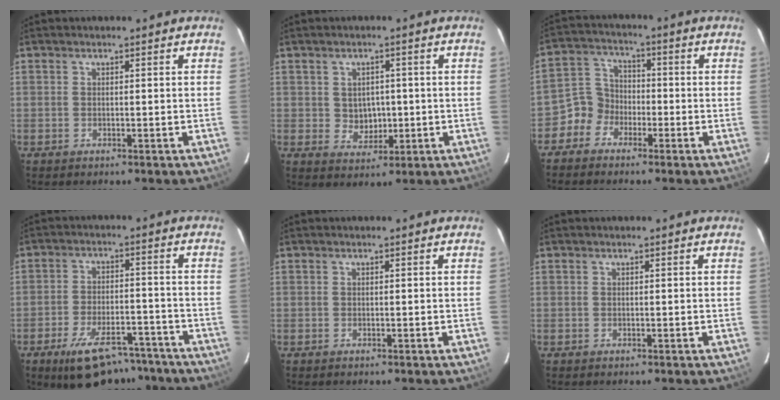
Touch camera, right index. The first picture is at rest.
{"total": 4.6, "force": [0.0, 4.1, 2.0], "torque": [-0.035, 0.005, 0.010]}
{"total": 5.8, "force": [-3.3, 4.8, 0.6], "torque": [-0.015, 0.030, -0.072]}
{"total": 14.8, "force": [-11.0, 6.0, 7.9], "torque": [-0.153, -0.006, -0.159]}
{"total": 0.0}
{"total": 0.0}